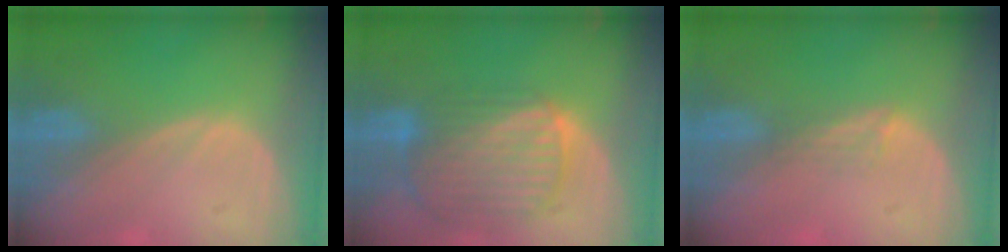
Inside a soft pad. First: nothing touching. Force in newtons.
{"total": 10.3, "press": 8.7, "slide": 5.6}
{"total": 1.8, "press": 1.3, "slide": 1.2}